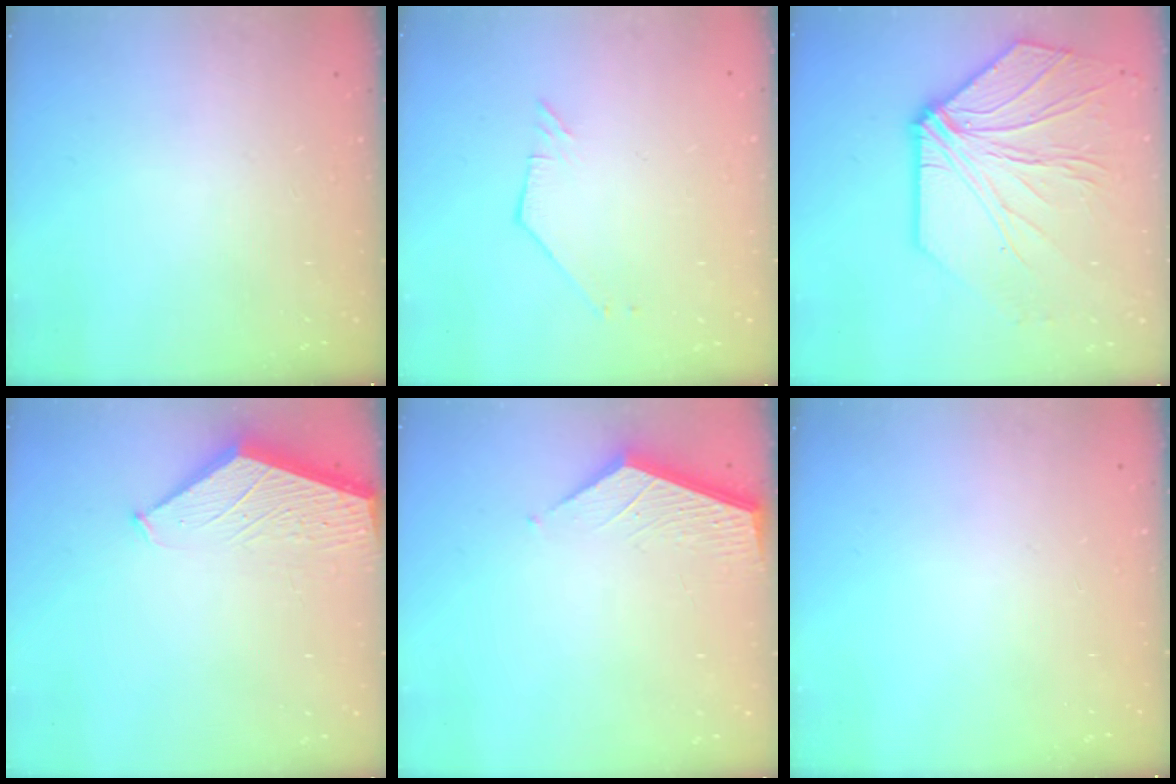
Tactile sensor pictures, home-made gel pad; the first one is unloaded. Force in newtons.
{"total": 2.0, "press": 2.0, "slide": 0.1}
{"total": 13.5, "press": 13.4, "slide": 1.5}
{"total": 1.4, "press": 1.4, "slide": 0.2}
{"total": 3.7, "press": 3.7, "slide": 0.2}
{"total": 0.0}